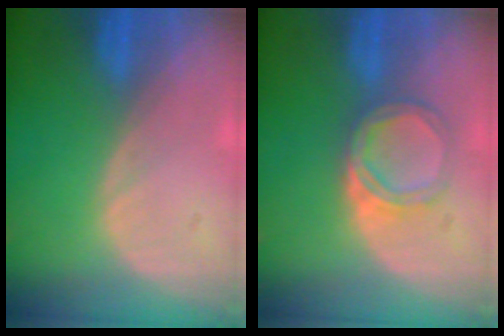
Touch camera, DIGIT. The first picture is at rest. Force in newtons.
{"total": 4.7, "press": 4.6, "slide": 0.4}